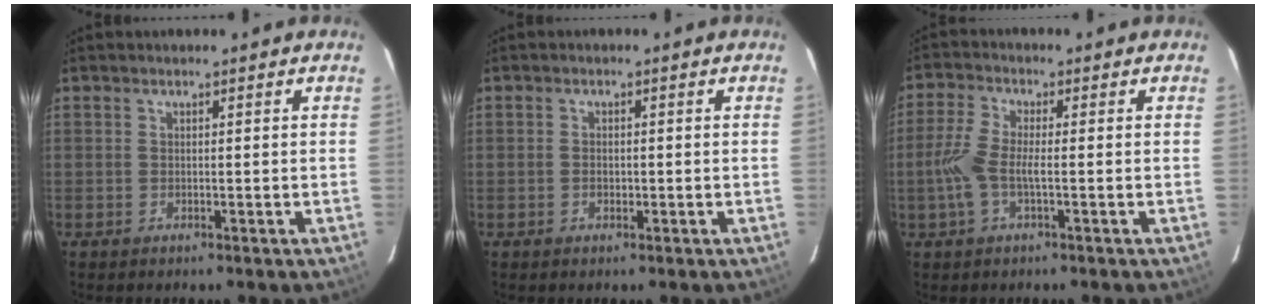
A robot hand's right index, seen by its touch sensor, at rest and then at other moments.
{"total": 1.5, "force": [-0.4, 1.0, 1.0], "torque": [-0.018, 0.004, -0.007]}
{"total": 6.3, "force": [-1.4, 1.6, 6.0], "torque": [-0.137, 0.003, -0.028]}